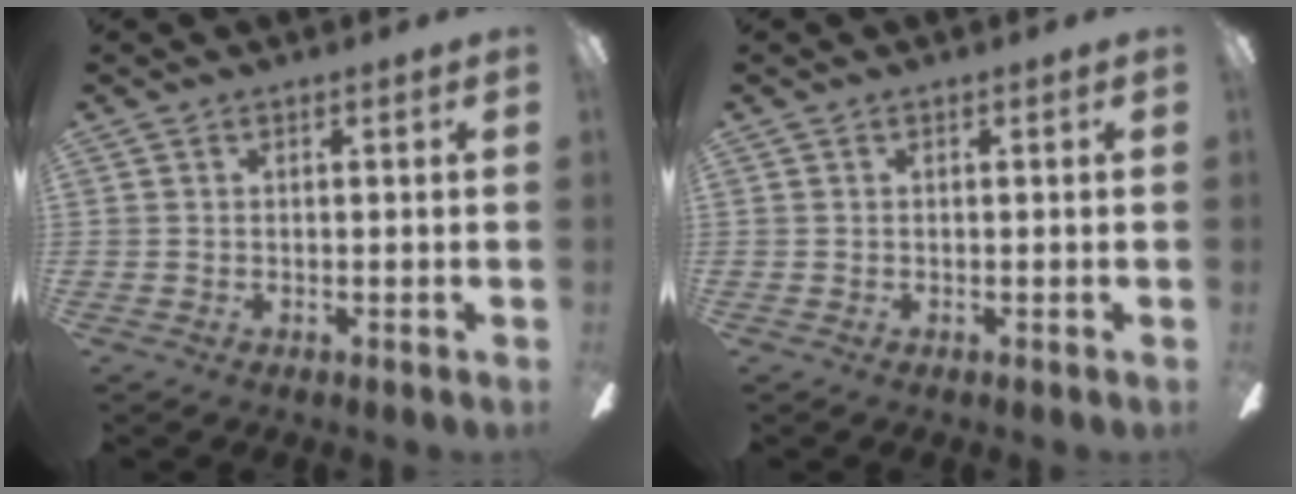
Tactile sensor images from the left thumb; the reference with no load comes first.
{"total": 0.0}